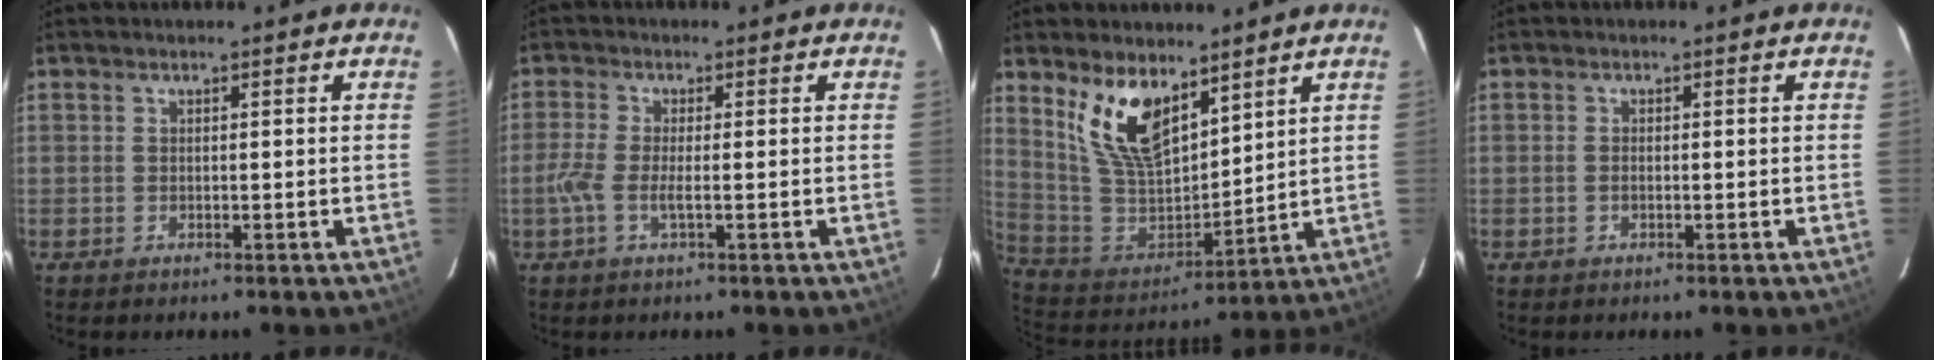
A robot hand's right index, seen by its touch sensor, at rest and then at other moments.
{"total": 4.1, "force": [-1.3, 0.7, 3.9], "torque": [-0.088, -0.002, -0.028]}
{"total": 15.0, "force": [9.1, 7.0, 9.5], "torque": [-0.185, 0.000, 0.194]}
{"total": 0.9, "force": [-0.3, 0.5, 0.7], "torque": [-0.014, 0.001, -0.007]}